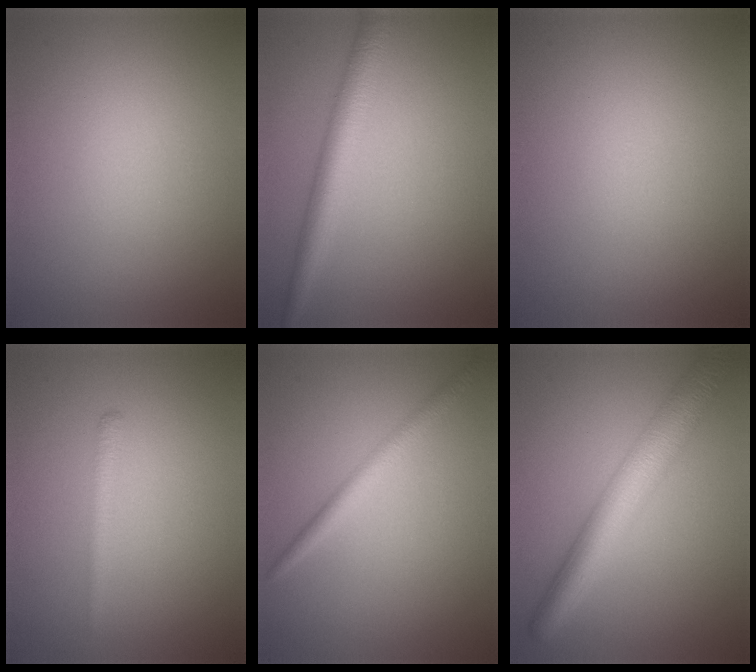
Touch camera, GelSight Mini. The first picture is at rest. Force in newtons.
{"total": 4.3, "press": 4.3, "slide": 0.1}
{"total": 0.0}
{"total": 1.3, "press": 1.3, "slide": 0.1}
{"total": 2.1, "press": 2.1, "slide": 0.1}
{"total": 6.6, "press": 6.6, "slide": 0.0}